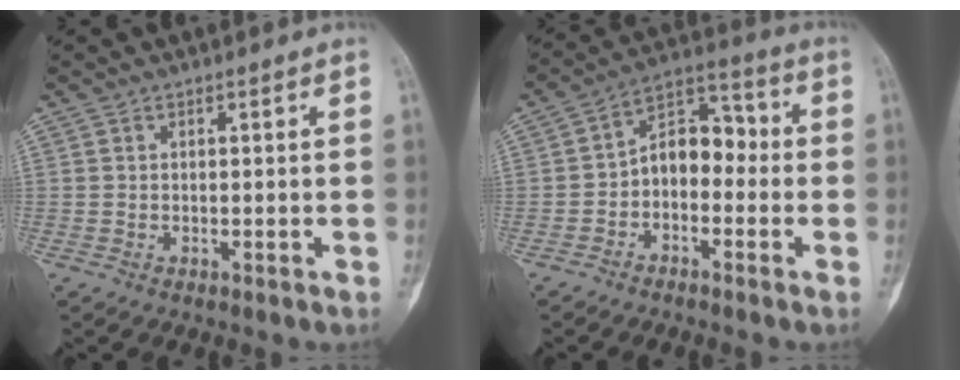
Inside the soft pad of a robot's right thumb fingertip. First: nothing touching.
{"total": 9.1, "force": [-1.7, 6.2, 6.5], "torque": [-0.075, 0.047, -0.046]}